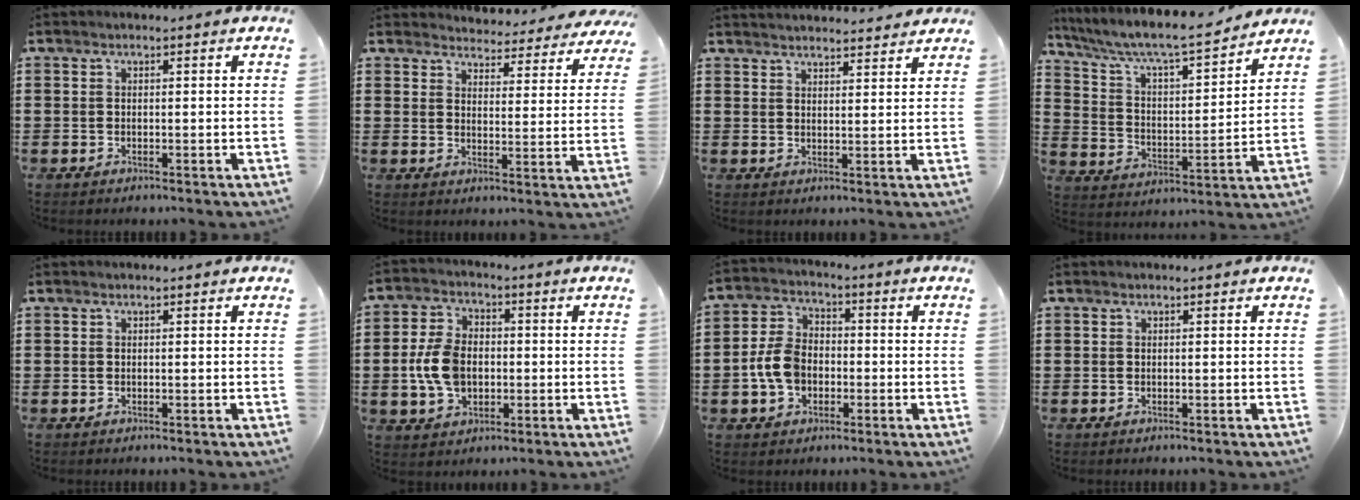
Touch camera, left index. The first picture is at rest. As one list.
[{"total": 4.1, "force": [4.1, 0.3, 0.1], "torque": [-0.017, -0.031, 0.069]}, {"total": 2.9, "force": [2.9, -0.1, 0.1], "torque": [-0.009, -0.008, 0.054]}, {"total": 7.4, "force": [6.4, 0.6, 3.7], "torque": [-0.099, -0.043, 0.102]}, {"total": 0.0}, {"total": 8.1, "force": [-0.8, 5.4, 6.0], "torque": [-0.152, 0.003, -0.022]}, {"total": 7.0, "force": [-1.5, 5.0, 4.7], "torque": [-0.121, 0.002, -0.035]}, {"total": 0.0}]